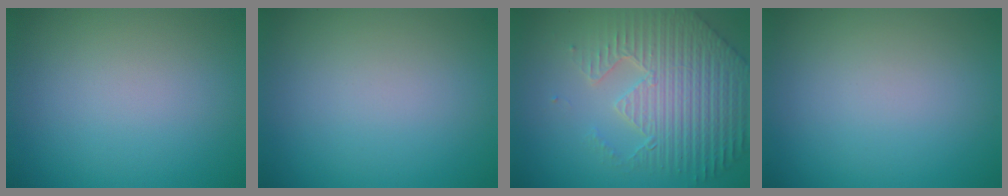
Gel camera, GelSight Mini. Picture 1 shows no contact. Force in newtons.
{"total": 0.0}
{"total": 7.4, "press": 5.6, "slide": 4.8}
{"total": 0.0}